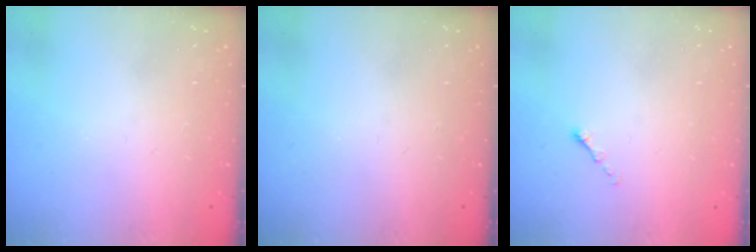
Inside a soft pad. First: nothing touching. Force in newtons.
{"total": 0.0}
{"total": 0.0}